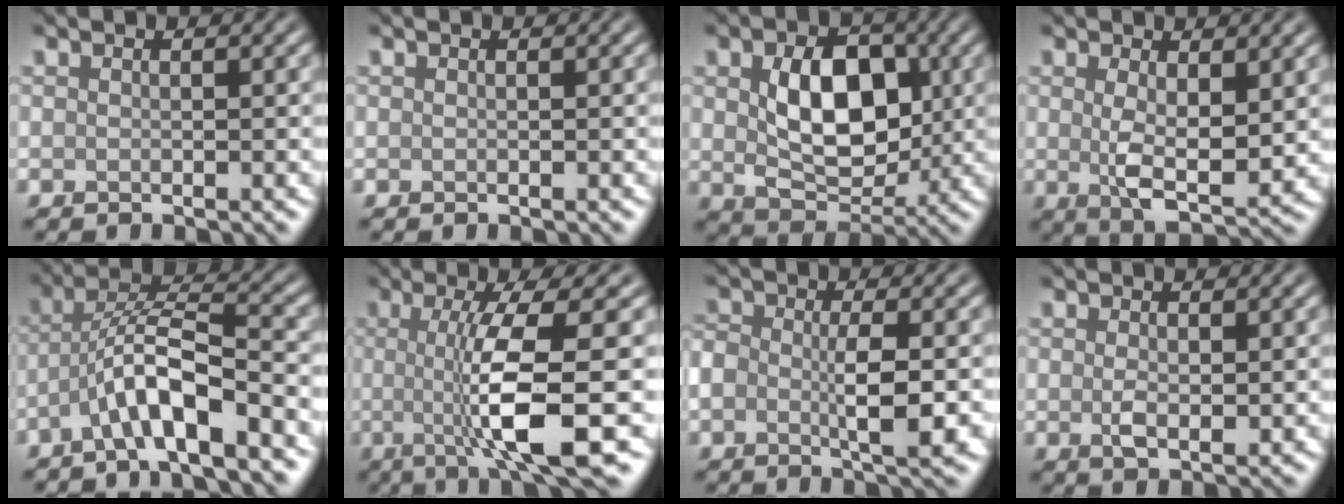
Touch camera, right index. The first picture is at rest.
{"total": 0.0}
{"total": 7.4, "force": [0.7, 4.9, 5.5], "torque": [-0.097, -0.004, 0.018]}
{"total": 4.9, "force": [0.7, 2.1, 4.3], "torque": [-0.080, -0.011, 0.017]}
{"total": 5.8, "force": [-3.1, 0.9, 4.8], "torque": [-0.087, 0.017, -0.061]}
{"total": 8.5, "force": [-0.7, 1.3, 8.4], "torque": [-0.140, -0.011, -0.006]}
{"total": 5.1, "force": [-1.0, 2.4, 4.4], "torque": [-0.083, -0.006, -0.021]}
{"total": 2.2, "force": [0.1, 1.0, 1.9], "torque": [-0.039, -0.005, 0.005]}